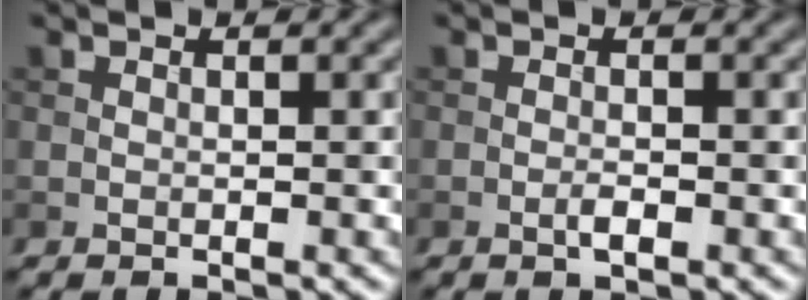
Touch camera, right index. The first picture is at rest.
{"total": 1.1, "force": [-0.5, 0.2, 0.9], "torque": [-0.017, 0.000, -0.010]}